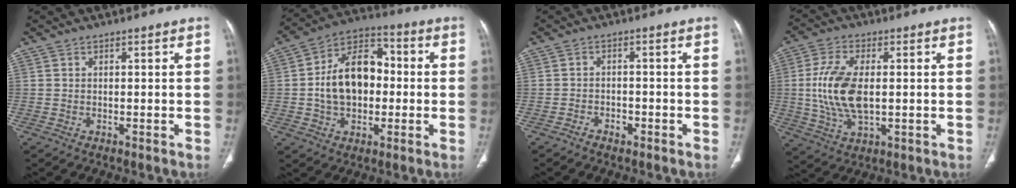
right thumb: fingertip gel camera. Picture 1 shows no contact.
{"total": 15.1, "force": [-0.3, 10.3, 11.0], "torque": [-0.161, 0.033, -0.010]}
{"total": 2.1, "force": [-1.5, 1.2, 0.9], "torque": [-0.020, 0.015, -0.022]}
{"total": 12.4, "force": [0.3, 6.4, 10.6], "torque": [-0.224, -0.002, 0.010]}